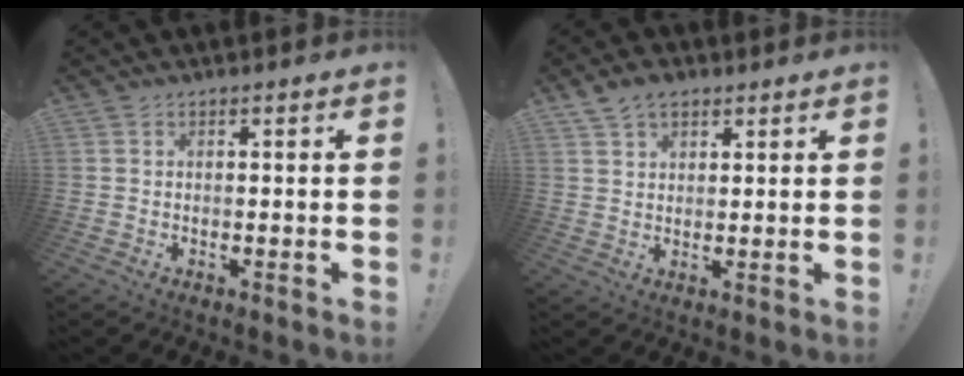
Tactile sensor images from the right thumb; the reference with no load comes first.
{"total": 5.5, "force": [3.5, 3.4, 2.4], "torque": [-0.045, -0.009, 0.068]}